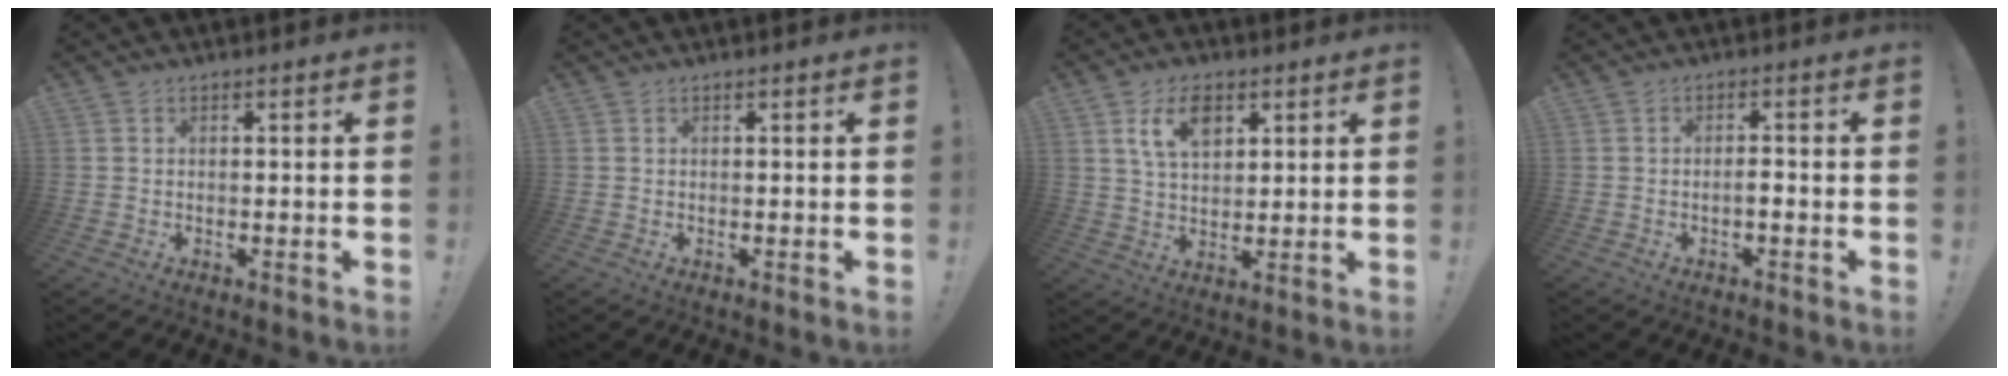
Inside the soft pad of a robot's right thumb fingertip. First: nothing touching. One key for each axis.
{"total": 0.0}
{"total": 9.1, "fx": 4.3, "fy": 5.2, "fz": 6.0, "tx": -0.104, "ty": -0.002, "tz": 0.080}
{"total": 2.3, "fx": -1.0, "fy": 0.5, "fz": 2.0, "tx": -0.037, "ty": 0.006, "tz": -0.018}